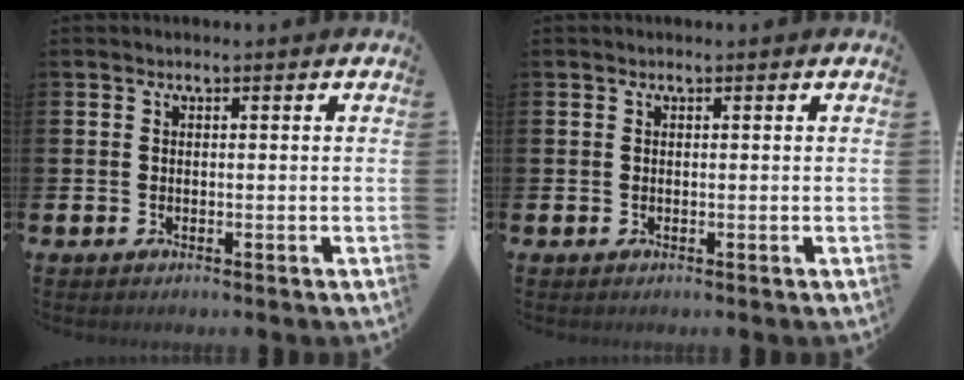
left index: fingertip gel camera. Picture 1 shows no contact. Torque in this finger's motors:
{"motor_torque": [-0.21, -0.34, 0.04, 0.01]}